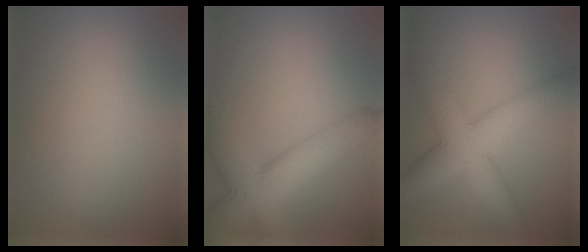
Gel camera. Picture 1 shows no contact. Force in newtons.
{"total": 10.0, "press": 10.0, "slide": 0.5}
{"total": 8.3, "press": 8.3, "slide": 0.2}